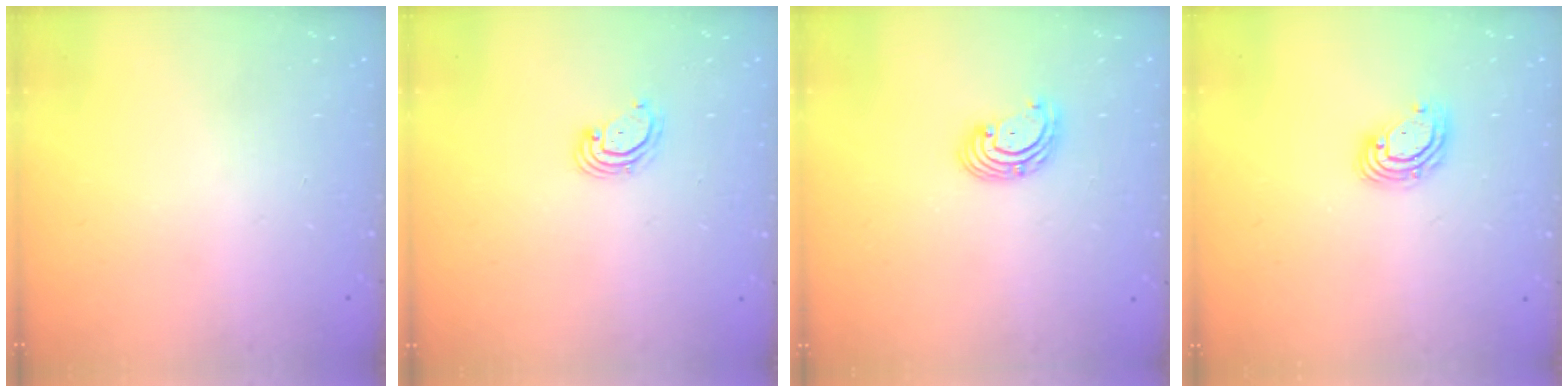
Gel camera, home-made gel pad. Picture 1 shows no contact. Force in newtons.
{"total": 2.8, "press": 2.8, "slide": 0.2}
{"total": 3.2, "press": 3.2, "slide": 0.2}
{"total": 6.4, "press": 6.3, "slide": 1.2}